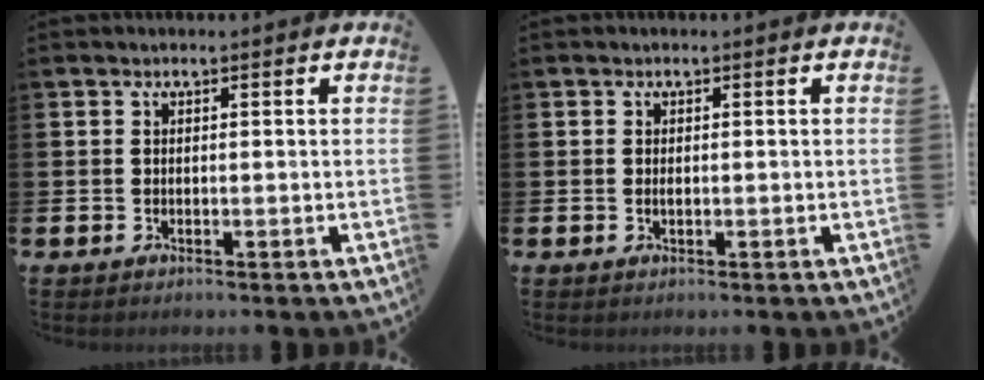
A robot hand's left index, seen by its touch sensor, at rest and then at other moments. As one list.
[{"total": 0.5, "force": [0.0, 0.2, 0.5], "torque": [-0.013, 0.001, 0.002]}]